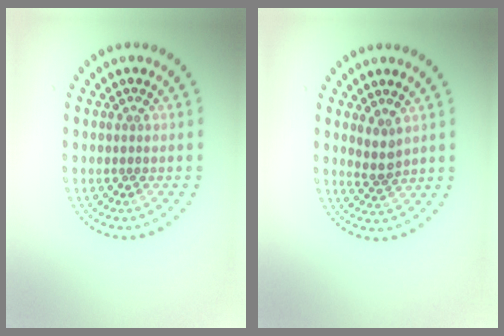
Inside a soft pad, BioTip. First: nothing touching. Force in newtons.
{"total": 1.8, "press": 1.5, "slide": 1.1}